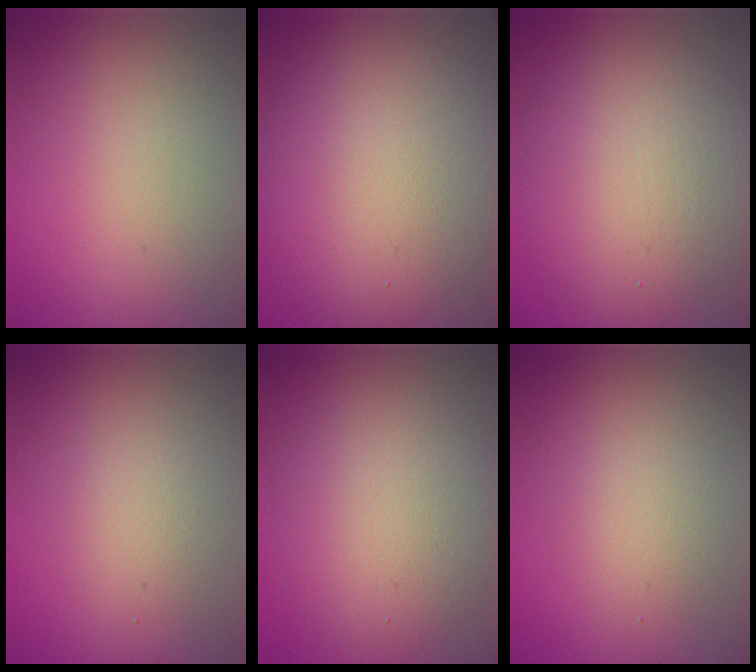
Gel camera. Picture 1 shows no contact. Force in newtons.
{"total": 13.5, "press": 13.5, "slide": 0.9}
{"total": 8.8, "press": 8.8, "slide": 0.8}
{"total": 2.3, "press": 2.3, "slide": 0.1}
{"total": 6.2, "press": 6.2, "slide": 0.7}
{"total": 2.8, "press": 2.8, "slide": 0.1}